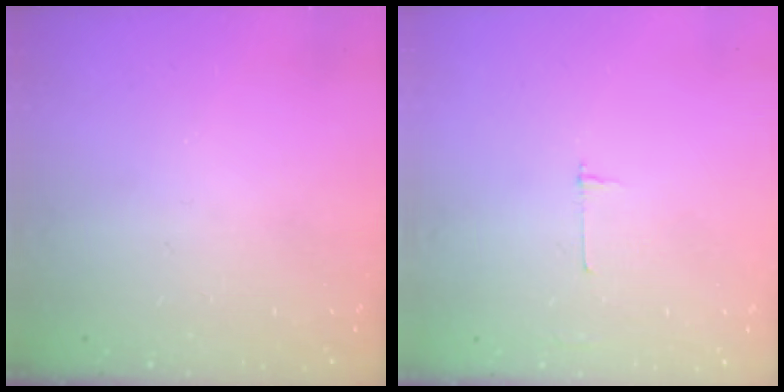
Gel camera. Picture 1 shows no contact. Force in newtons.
{"total": 2.7, "press": 2.7, "slide": 0.3}